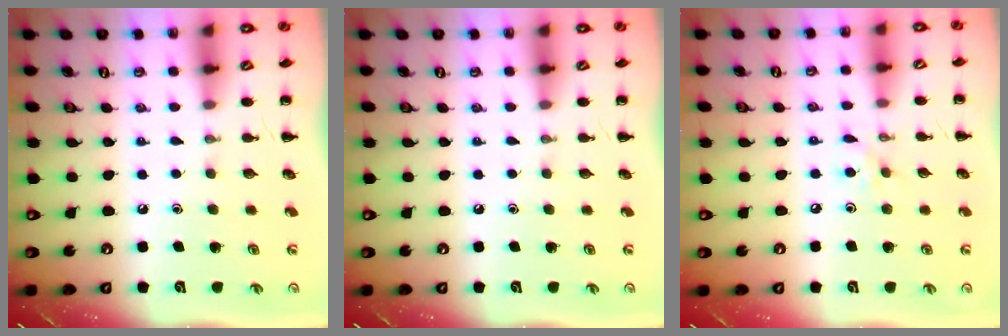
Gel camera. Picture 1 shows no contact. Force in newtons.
{"total": 0.0}
{"total": 3.8, "press": 3.6, "slide": 1.4}